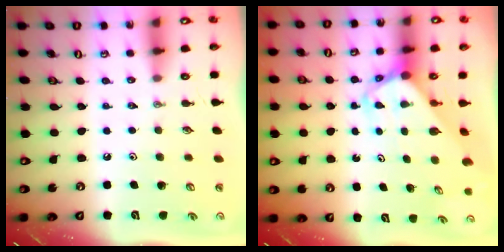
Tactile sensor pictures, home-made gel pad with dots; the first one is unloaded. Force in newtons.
{"total": 2.8, "press": 2.8, "slide": 0.2}